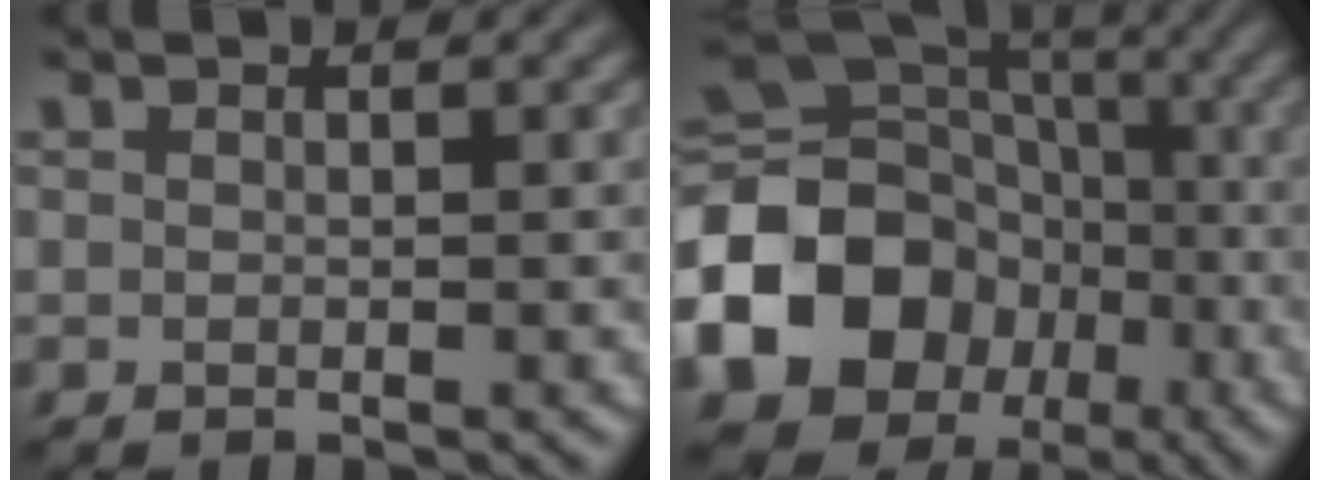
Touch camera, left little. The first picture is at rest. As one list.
[{"total": 16.2, "force": [-4.9, 13.3, 7.9], "torque": [-0.189, -0.005, -0.099]}]